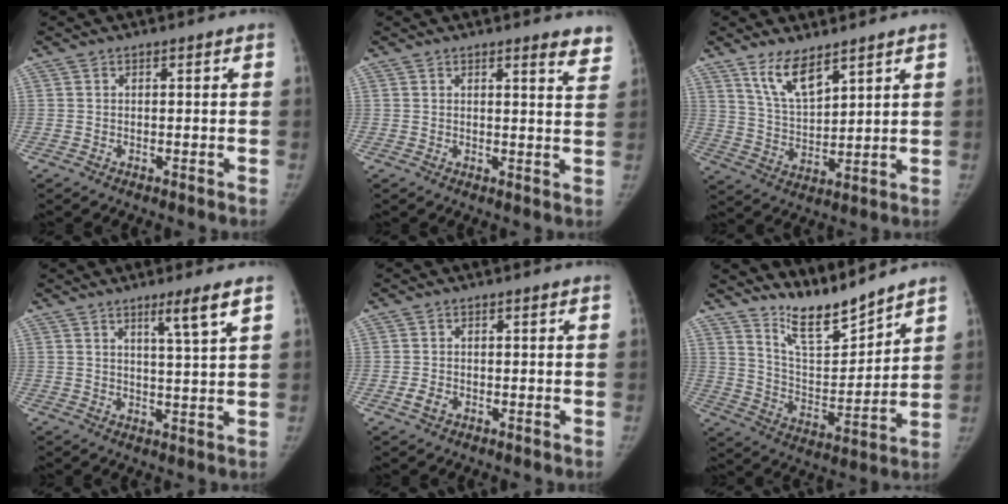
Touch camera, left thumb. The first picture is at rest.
{"total": 4.6, "force": [4.0, 0.9, 2.2], "torque": [-0.010, -0.024, 0.033]}
{"total": 8.3, "force": [5.8, 2.8, 5.2], "torque": [-0.084, -0.038, 0.120]}
{"total": 5.3, "force": [3.1, -0.4, 4.2], "torque": [-0.070, -0.025, 0.054]}
{"total": 2.0, "force": [-0.9, 1.4, 1.2], "torque": [-0.020, 0.005, -0.014]}
{"total": 11.2, "force": [10.3, 1.7, 3.9], "torque": [-0.047, -0.082, 0.200]}